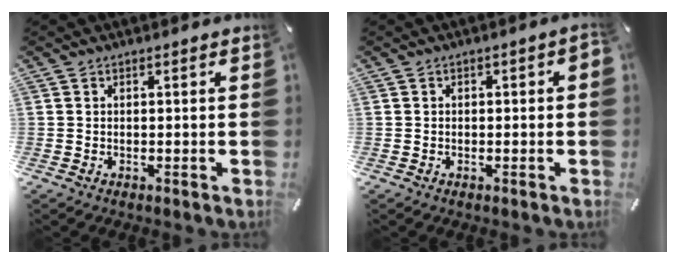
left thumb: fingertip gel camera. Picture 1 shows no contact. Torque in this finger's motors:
{"motor_torque": [0.36, -0.33, 0.04, 0.27, -0.04]}